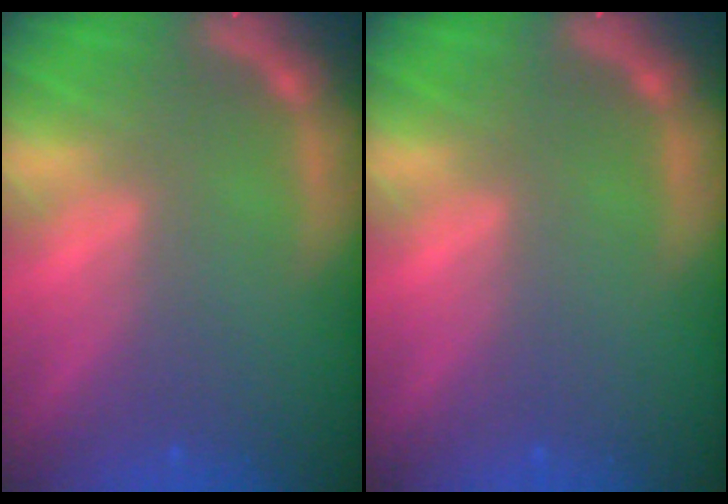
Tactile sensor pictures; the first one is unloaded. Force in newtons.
{"total": 0.0}